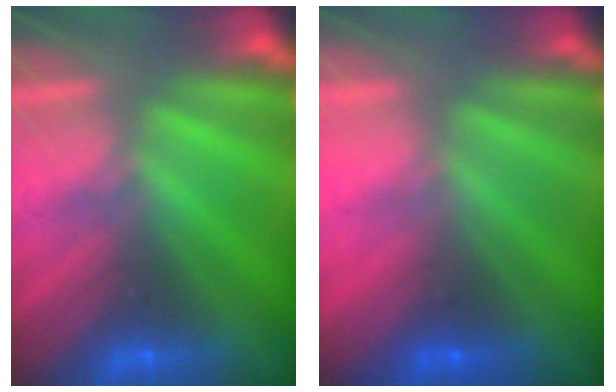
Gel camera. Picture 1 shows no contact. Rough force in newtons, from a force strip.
{"total": 3.1}